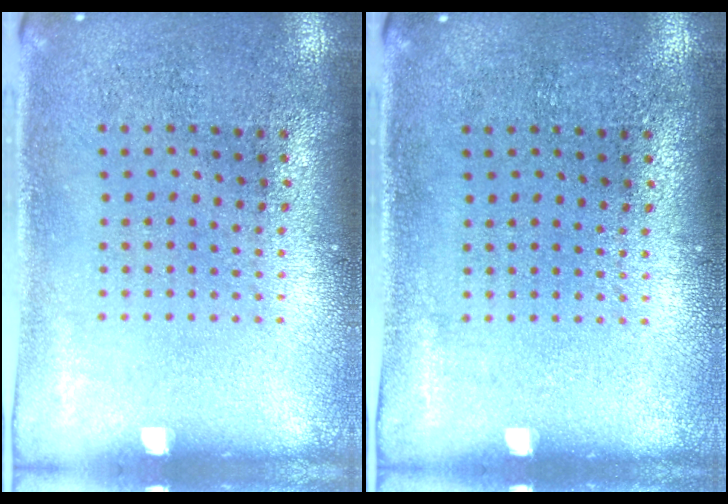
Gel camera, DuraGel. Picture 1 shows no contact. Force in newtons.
{"total": 0.0}